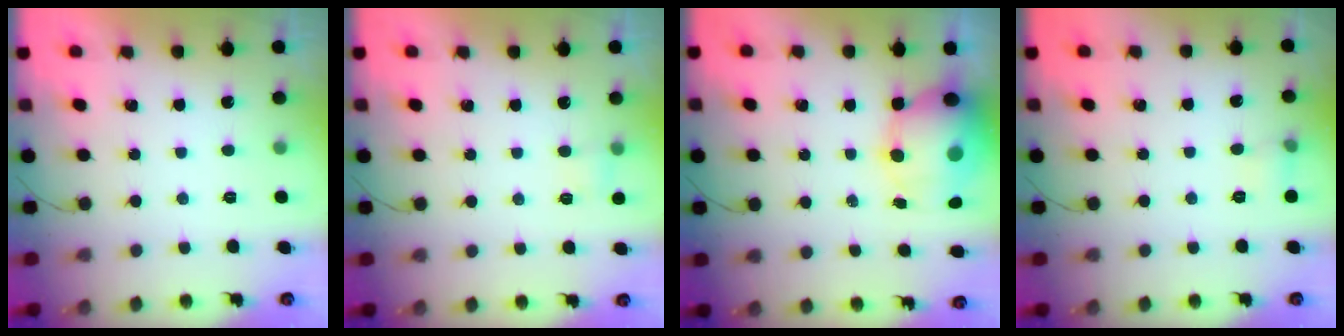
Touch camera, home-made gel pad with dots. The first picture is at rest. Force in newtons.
{"total": 7.3, "press": 2.9, "slide": 6.7}
{"total": 11.5, "press": 11.2, "slide": 2.4}
{"total": 5.4, "press": 5.1, "slide": 1.8}